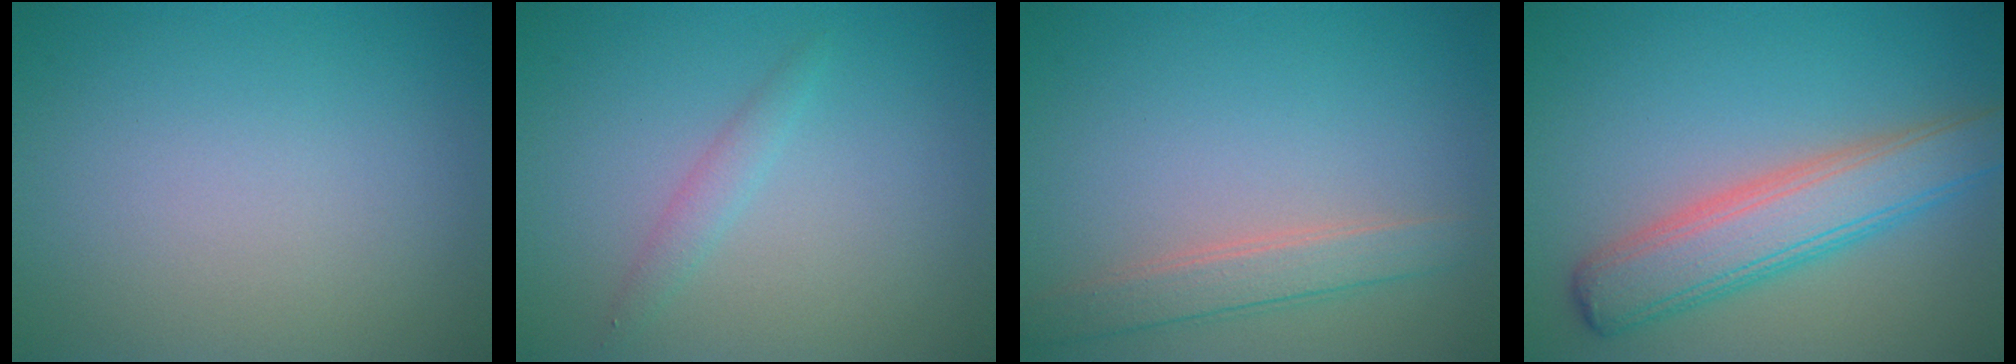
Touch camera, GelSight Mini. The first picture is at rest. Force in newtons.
{"total": 1.3, "press": 1.3, "slide": 0.1}
{"total": 2.6, "press": 2.6, "slide": 0.1}
{"total": 5.9, "press": 5.9, "slide": 0.2}